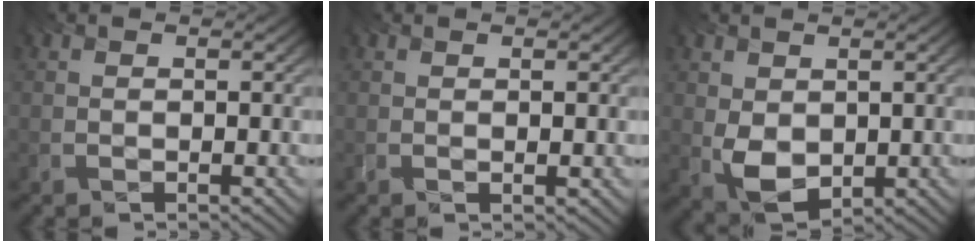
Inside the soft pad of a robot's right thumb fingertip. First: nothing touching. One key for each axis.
{"total": 0.9, "fx": 0.4, "fy": 0.0, "fz": 0.7, "tx": -0.010, "ty": -0.001, "tz": 0.006}
{"total": 4.7, "fx": -0.2, "fy": 3.4, "fz": 3.3, "tx": -0.083, "ty": -0.012, "tz": -0.005}